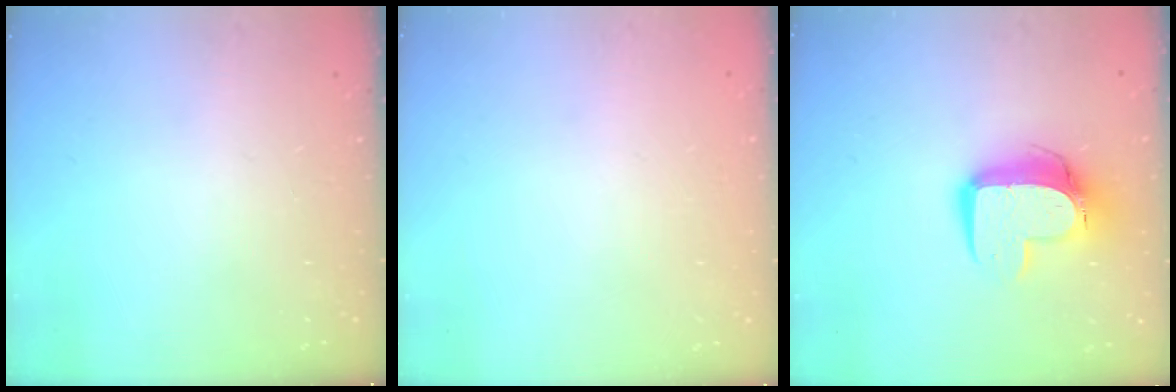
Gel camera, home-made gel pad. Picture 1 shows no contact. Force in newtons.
{"total": 0.0}
{"total": 13.5, "press": 13.4, "slide": 1.3}